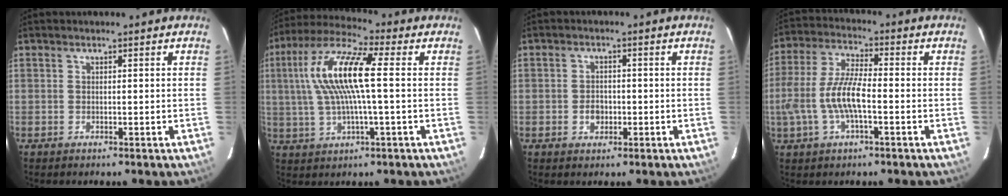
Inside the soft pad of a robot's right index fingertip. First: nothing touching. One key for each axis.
{"total": 14.0, "fx": 1.8, "fy": 2.8, "fz": 13.6, "tx": -0.264, "ty": 0.020, "tz": 0.026}
{"total": 2.9, "fx": -0.8, "fy": 2.3, "fz": 1.5, "tx": -0.026, "ty": 0.006, "tz": -0.011}
{"total": 11.1, "fx": -2.8, "fy": 3.4, "fz": 10.2, "tx": -0.220, "ty": 0.002, "tz": -0.051}